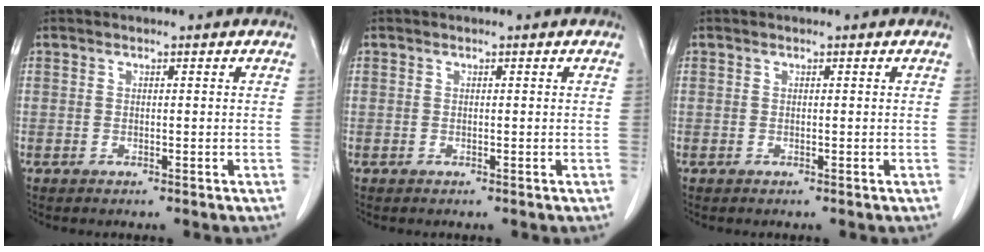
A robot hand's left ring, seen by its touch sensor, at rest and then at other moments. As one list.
[{"total": 0.0}, {"total": 0.0}]